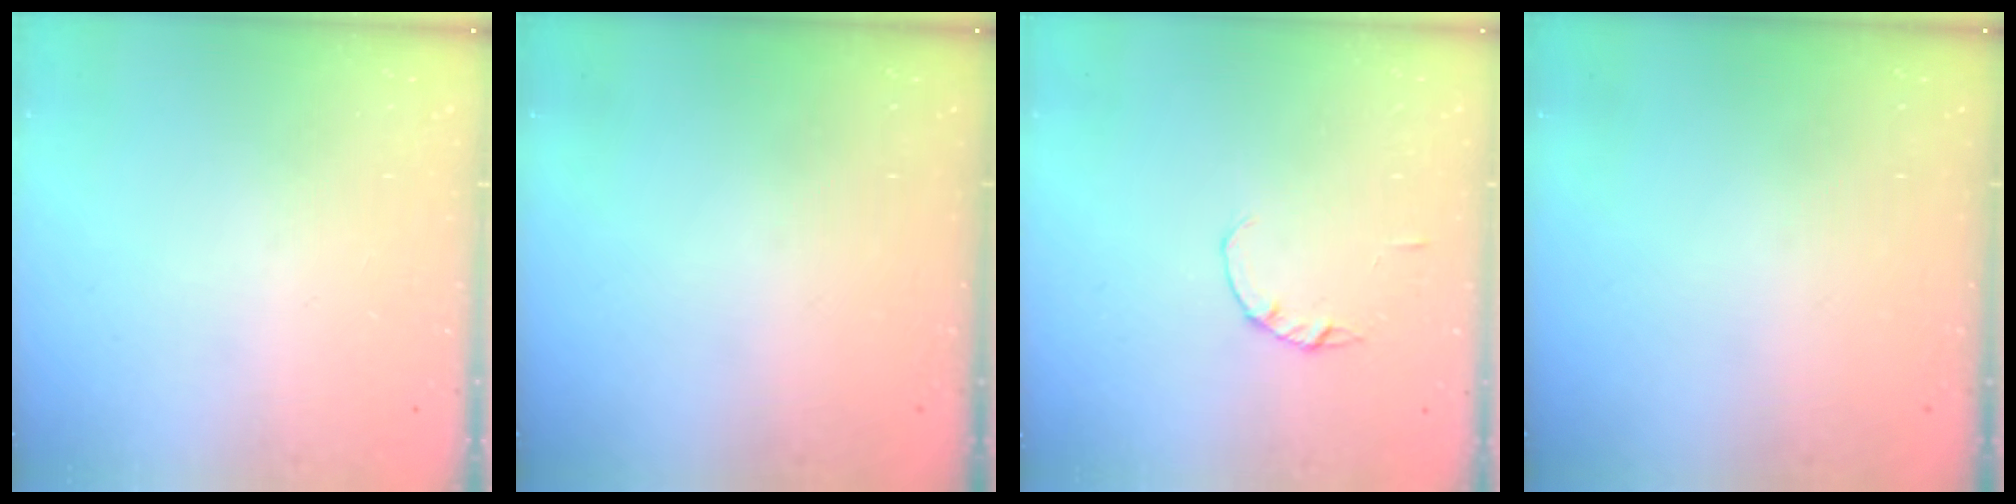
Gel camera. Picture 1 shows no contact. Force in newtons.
{"total": 0.0}
{"total": 1.4, "press": 1.3, "slide": 0.3}
{"total": 0.0}